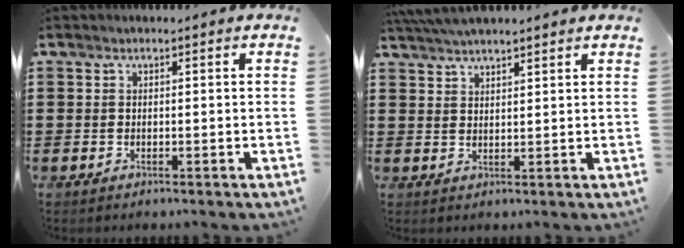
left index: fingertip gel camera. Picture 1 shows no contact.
{"total": 4.0, "force": [3.7, 0.2, 1.4], "torque": [-0.037, 0.000, 0.070]}